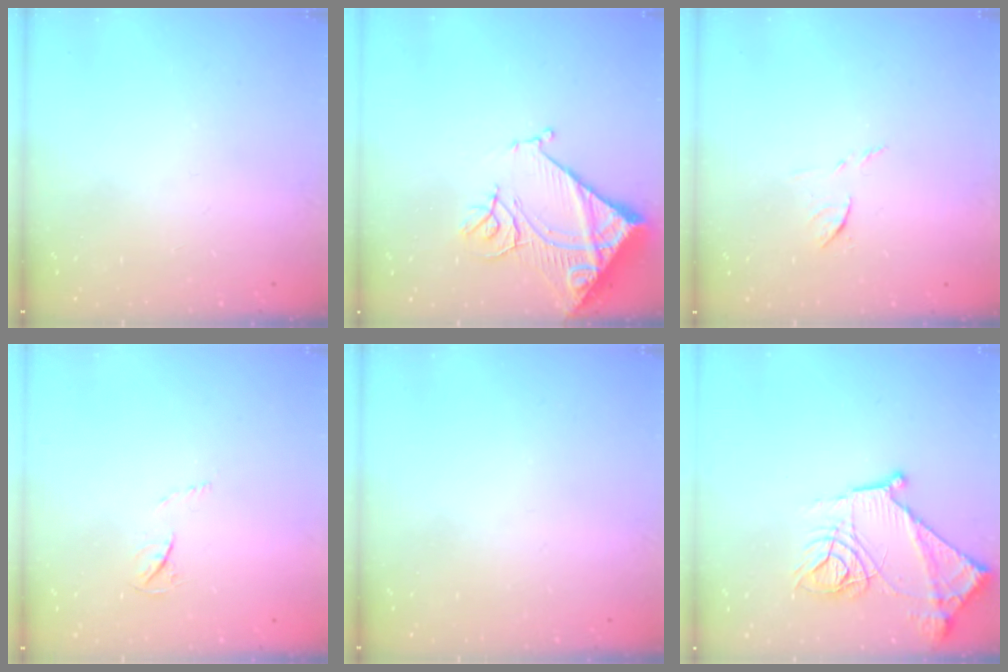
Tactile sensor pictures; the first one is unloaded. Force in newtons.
{"total": 15.3, "press": 15.2, "slide": 1.8}
{"total": 6.7, "press": 6.7, "slide": 0.5}
{"total": 3.3, "press": 3.2, "slide": 0.5}
{"total": 0.0}
{"total": 15.5, "press": 15.4, "slide": 1.4}